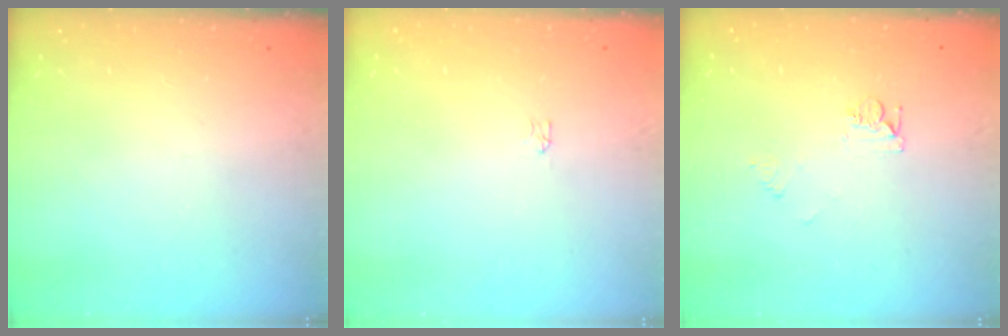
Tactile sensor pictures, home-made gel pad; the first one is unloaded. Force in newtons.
{"total": 0.0}
{"total": 6.3, "press": 6.3, "slide": 0.6}